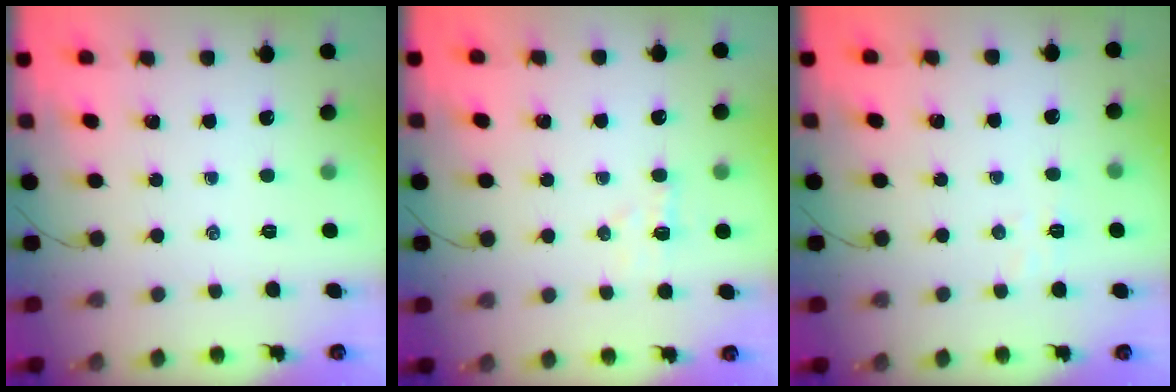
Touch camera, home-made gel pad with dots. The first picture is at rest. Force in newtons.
{"total": 5.2, "press": 5.1, "slide": 1.0}
{"total": 4.7, "press": 4.6, "slide": 1.0}